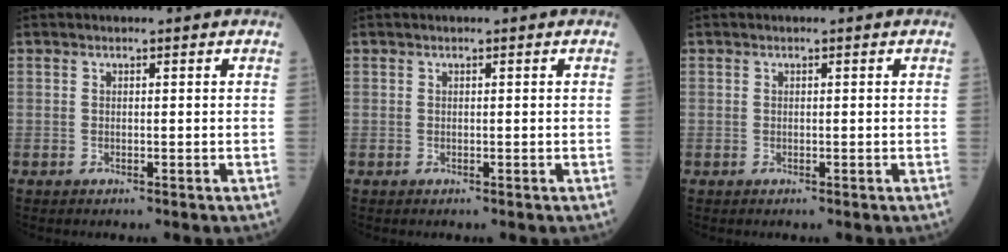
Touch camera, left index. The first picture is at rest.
{"total": 0.0}
{"total": 0.0}